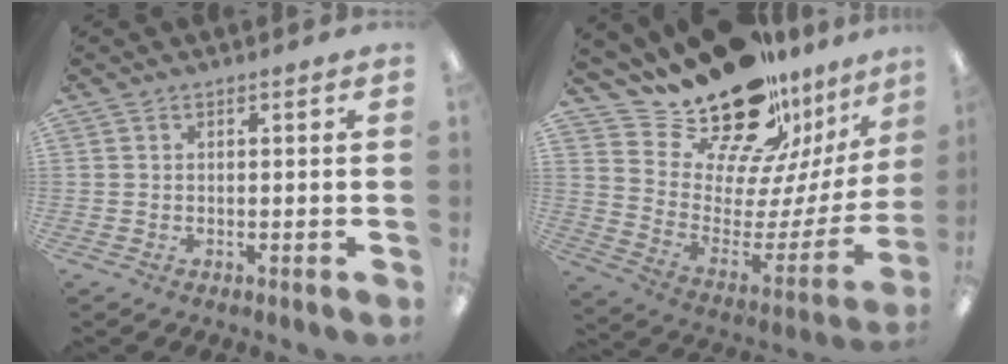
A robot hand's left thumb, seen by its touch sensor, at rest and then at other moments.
{"total": 22.9, "force": [19.9, 8.5, 7.7], "torque": [-0.127, -0.160, 0.355]}